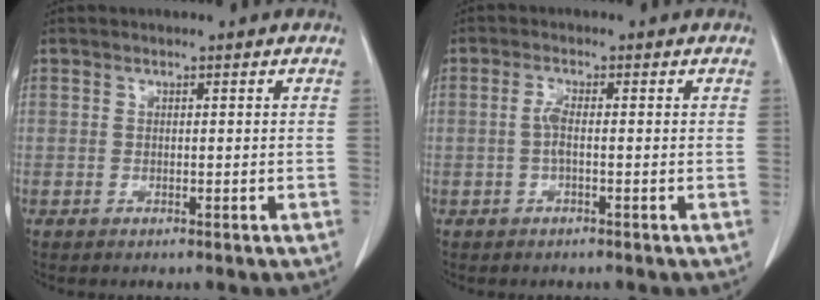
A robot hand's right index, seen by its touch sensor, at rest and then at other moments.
{"total": 2.1, "force": [-0.3, 0.2, 2.1], "torque": [-0.043, 0.002, -0.007]}